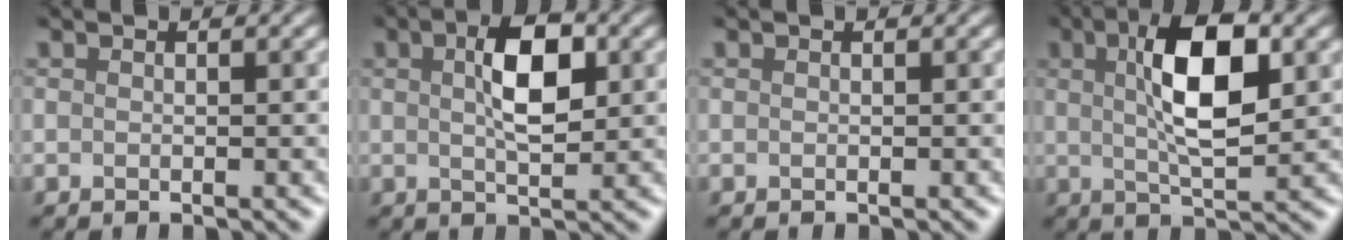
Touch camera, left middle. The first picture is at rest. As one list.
[{"total": 3.3, "force": [1.2, 0.8, 3.0], "torque": [-0.064, 0.005, 0.019]}, {"total": 0.0}, {"total": 6.2, "force": [1.9, 1.6, 5.6], "torque": [-0.102, 0.010, 0.033]}]